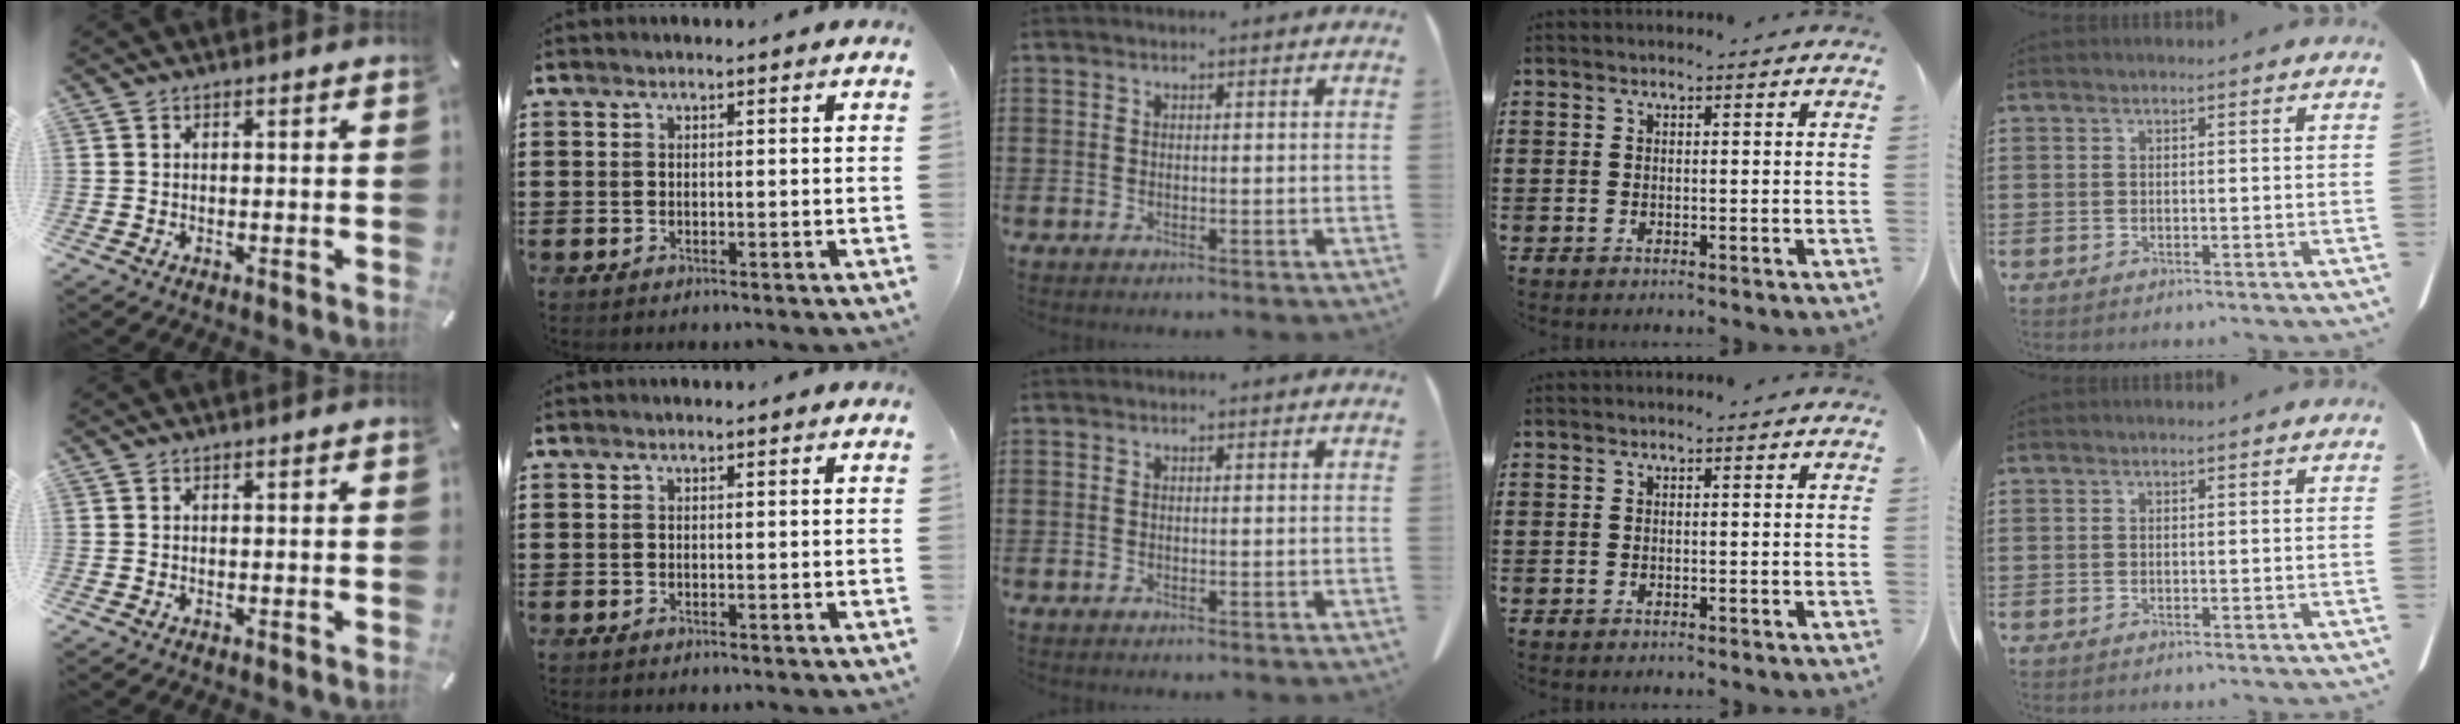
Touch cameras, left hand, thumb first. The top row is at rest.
{}